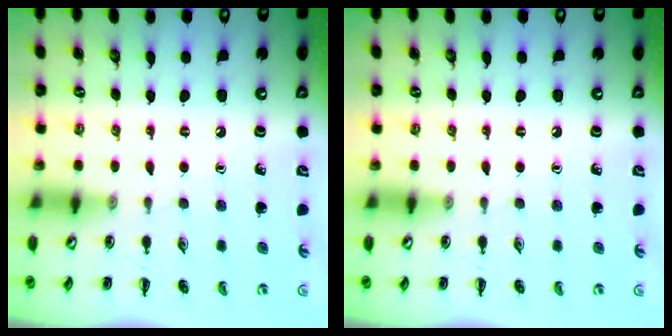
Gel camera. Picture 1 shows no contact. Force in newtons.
{"total": 0.0}